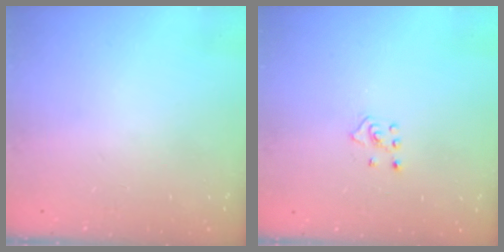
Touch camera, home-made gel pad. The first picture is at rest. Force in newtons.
{"total": 2.4, "press": 2.4, "slide": 0.5}